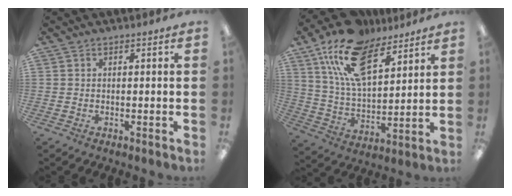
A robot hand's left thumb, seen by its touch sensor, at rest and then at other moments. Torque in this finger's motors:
{"motor_torque": [0.36, 0.36, 1.38, -1.40, 0.37]}